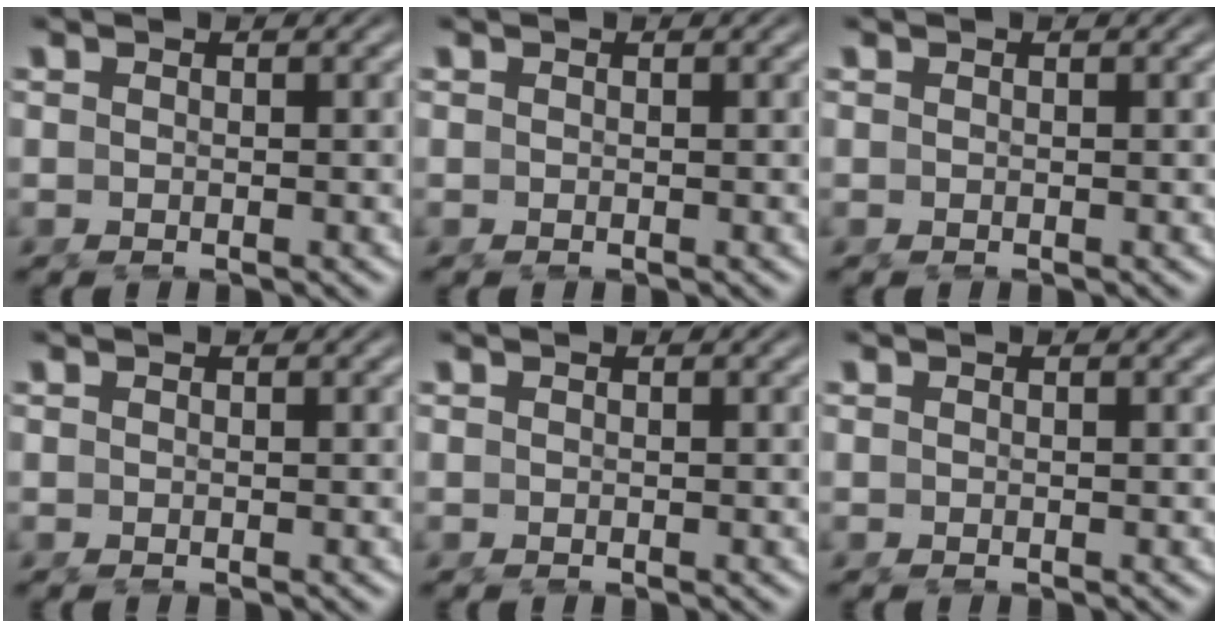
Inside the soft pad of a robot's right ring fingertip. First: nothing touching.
{"total": 0.0}
{"total": 0.0}
{"total": 0.0}
{"total": 0.0}
{"total": 0.0}